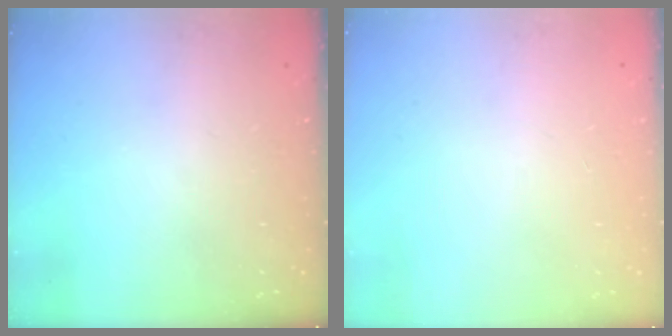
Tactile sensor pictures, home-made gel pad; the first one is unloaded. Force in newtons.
{"total": 0.0}